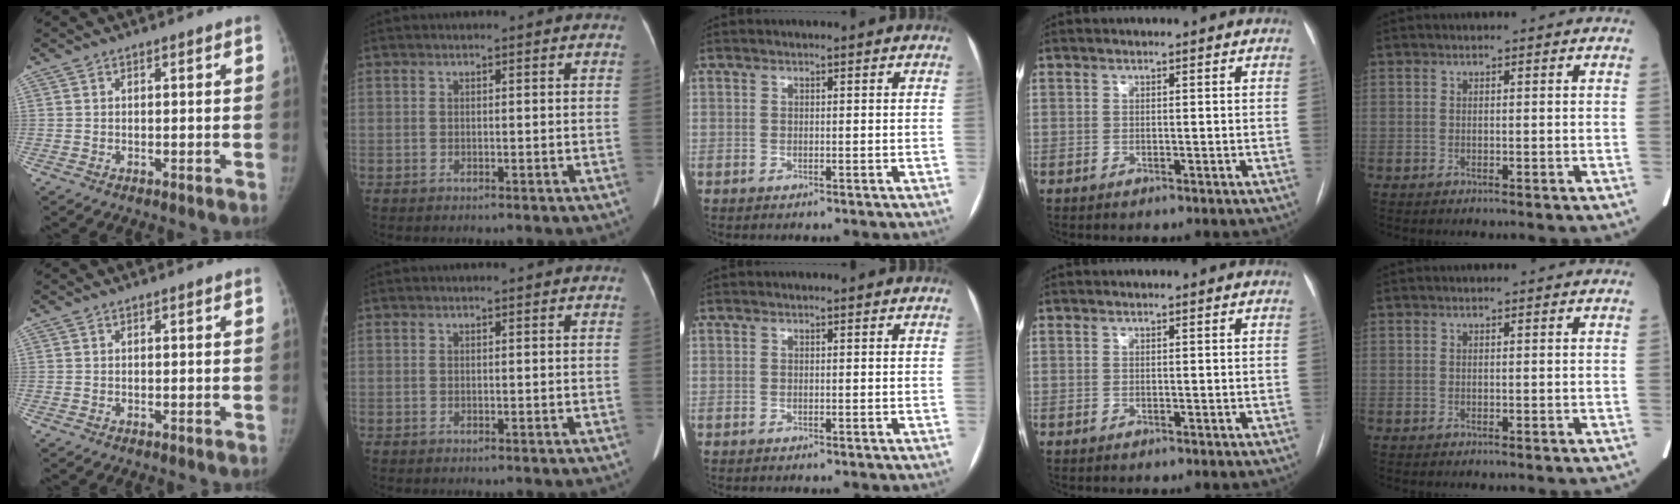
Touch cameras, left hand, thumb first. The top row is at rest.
{}